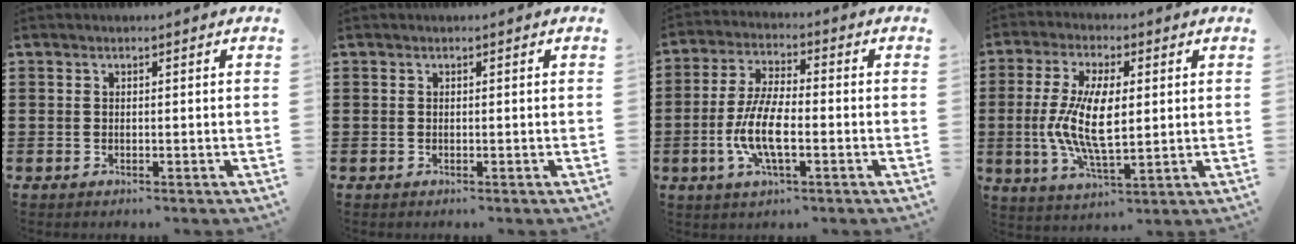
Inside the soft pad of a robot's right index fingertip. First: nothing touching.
{"total": 0.0}
{"total": 8.6, "force": [-2.4, 2.8, 7.8], "torque": [-0.185, -0.017, -0.053]}
{"total": 10.6, "force": [0.1, 4.2, 9.8], "torque": [-0.211, -0.004, -0.002]}